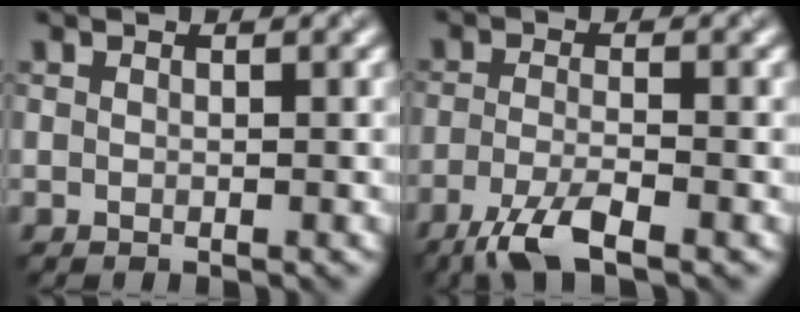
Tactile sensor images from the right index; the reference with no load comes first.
{"total": 4.4, "force": [-3.1, 0.8, 3.0], "torque": [-0.069, -0.001, -0.065]}